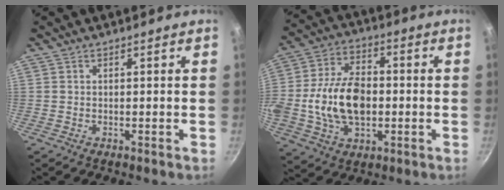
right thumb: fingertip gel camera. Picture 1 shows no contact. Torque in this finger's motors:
{"motor_torque": [0.95, 0.93, 1.08, -0.85, 0.21]}